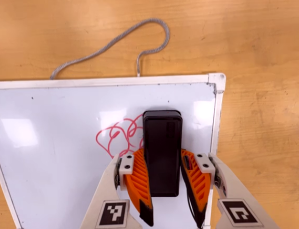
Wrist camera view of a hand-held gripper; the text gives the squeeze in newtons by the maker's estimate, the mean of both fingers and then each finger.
{"total": 12.6, "left": 12.6, "right": 12.7}